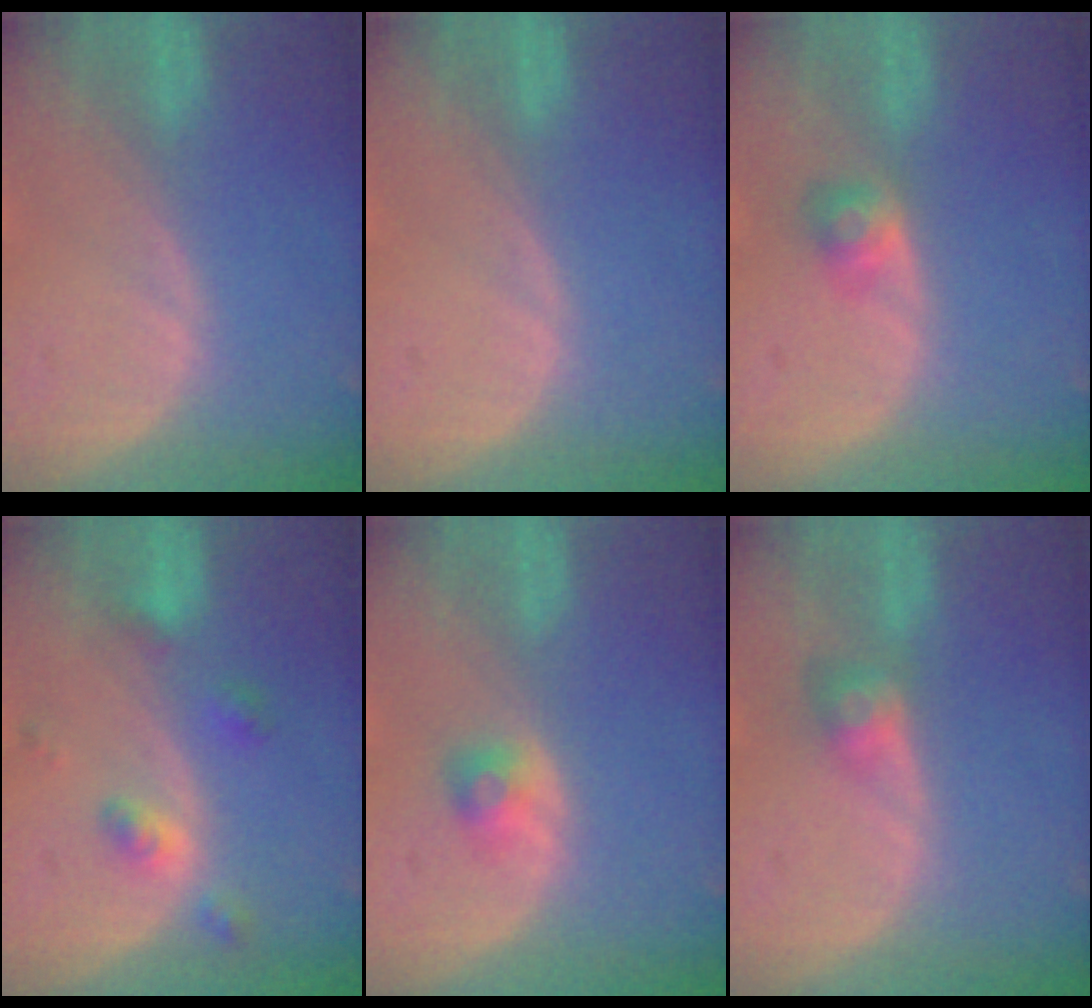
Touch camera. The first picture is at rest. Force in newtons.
{"total": 0.0}
{"total": 2.6, "press": 2.4, "slide": 0.9}
{"total": 4.4, "press": 4.0, "slide": 1.7}
{"total": 2.2, "press": 2.1, "slide": 0.3}
{"total": 3.0, "press": 2.6, "slide": 1.4}